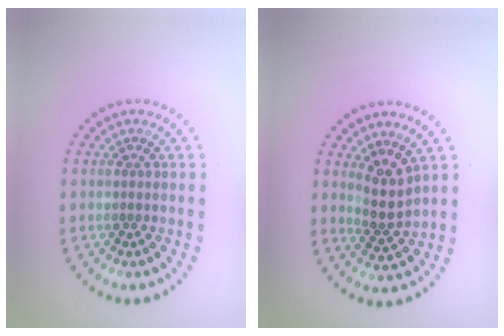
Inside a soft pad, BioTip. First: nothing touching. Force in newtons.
{"total": 2.7, "press": 2.1, "slide": 1.8}